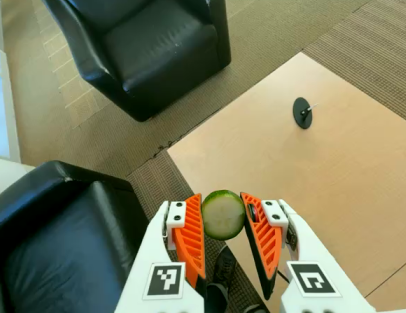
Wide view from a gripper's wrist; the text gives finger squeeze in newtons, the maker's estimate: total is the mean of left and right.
{"total": 10.6, "left": 10.7, "right": 10.5}